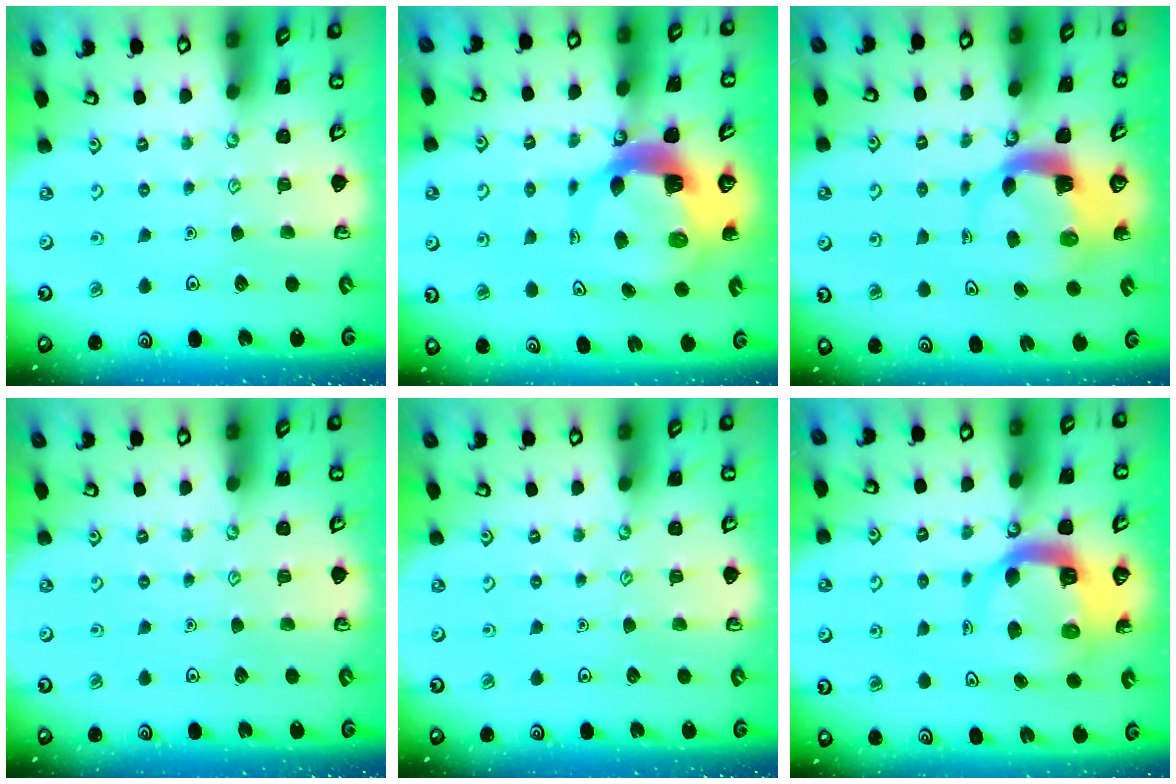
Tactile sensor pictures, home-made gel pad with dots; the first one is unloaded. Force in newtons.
{"total": 9.5, "press": 9.5, "slide": 1.0}
{"total": 4.5, "press": 4.5, "slide": 0.7}
{"total": 0.0}
{"total": 0.0}
{"total": 10.3, "press": 10.2, "slide": 1.4}